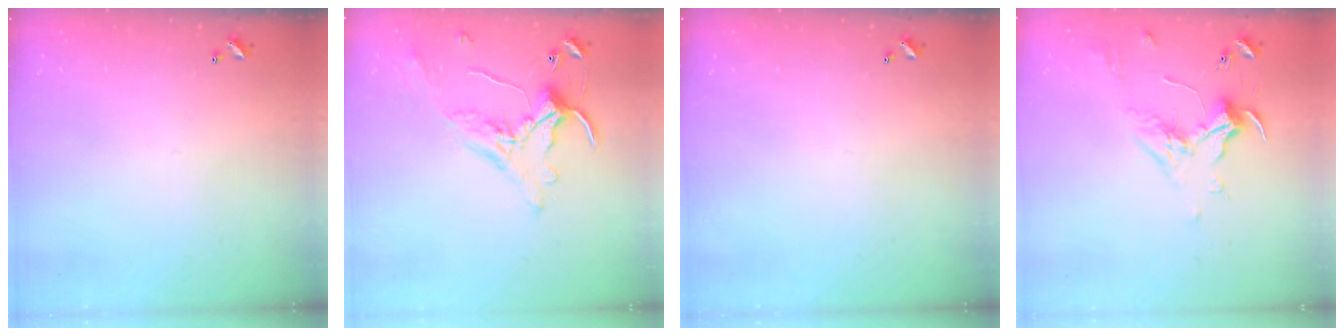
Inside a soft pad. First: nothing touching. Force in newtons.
{"total": 1.0, "press": 0.2, "slide": 1.0}
{"total": 0.0}
{"total": 1.8, "press": 1.6, "slide": 0.7}